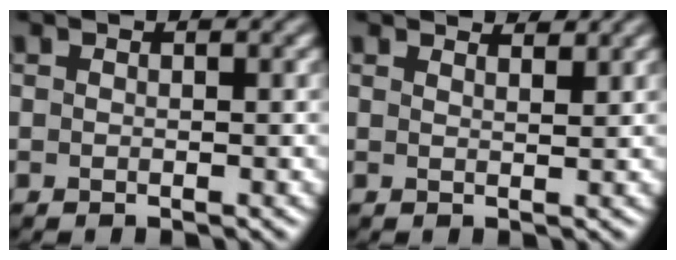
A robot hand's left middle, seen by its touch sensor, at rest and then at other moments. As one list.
[{"total": 2.9, "force": [2.6, 1.0, 0.9], "torque": [0.012, 0.009, 0.009]}]